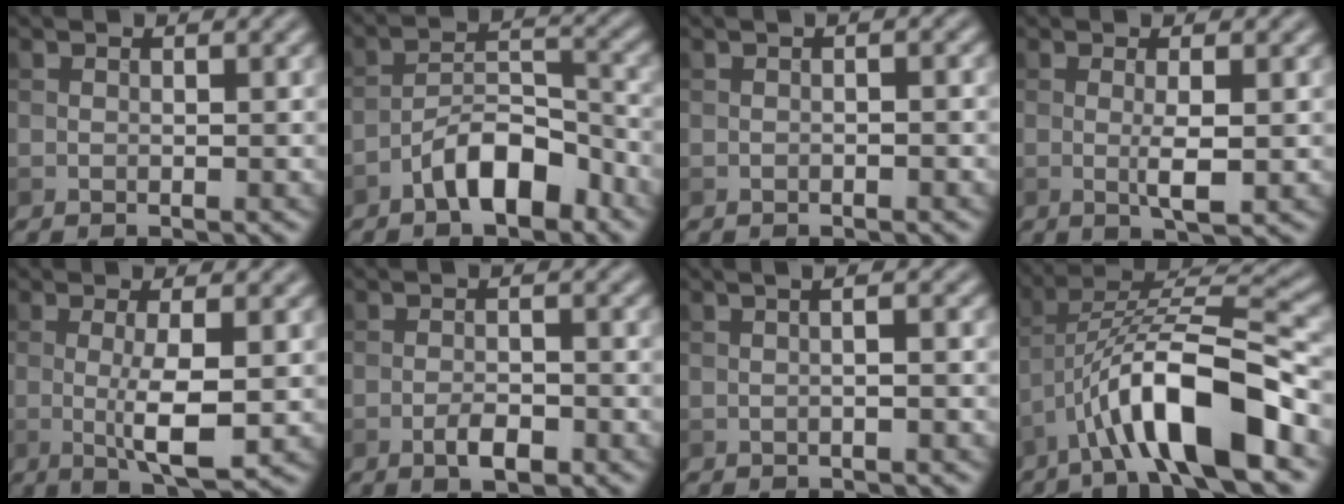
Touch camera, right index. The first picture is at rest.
{"total": 5.8, "force": [-3.5, 2.4, 4.0], "torque": [-0.062, 0.014, -0.064]}
{"total": 1.1, "force": [-0.1, 0.3, 1.0], "torque": [-0.012, -0.006, -0.006]}
{"total": 2.7, "force": [-0.1, 0.4, 2.6], "torque": [-0.049, -0.003, -0.001]}
{"total": 4.9, "force": [-0.3, 0.9, 4.8], "torque": [-0.086, -0.006, -0.002]}
{"total": 2.6, "force": [-1.4, 0.9, 2.0], "torque": [-0.036, 0.001, -0.026]}
{"total": 3.4, "force": [0.8, 1.6, 2.9], "torque": [-0.004, 0.016, -0.019]}
{"total": 10.7, "force": [-5.1, 2.7, 9.0], "torque": [-0.151, 0.018, -0.090]}